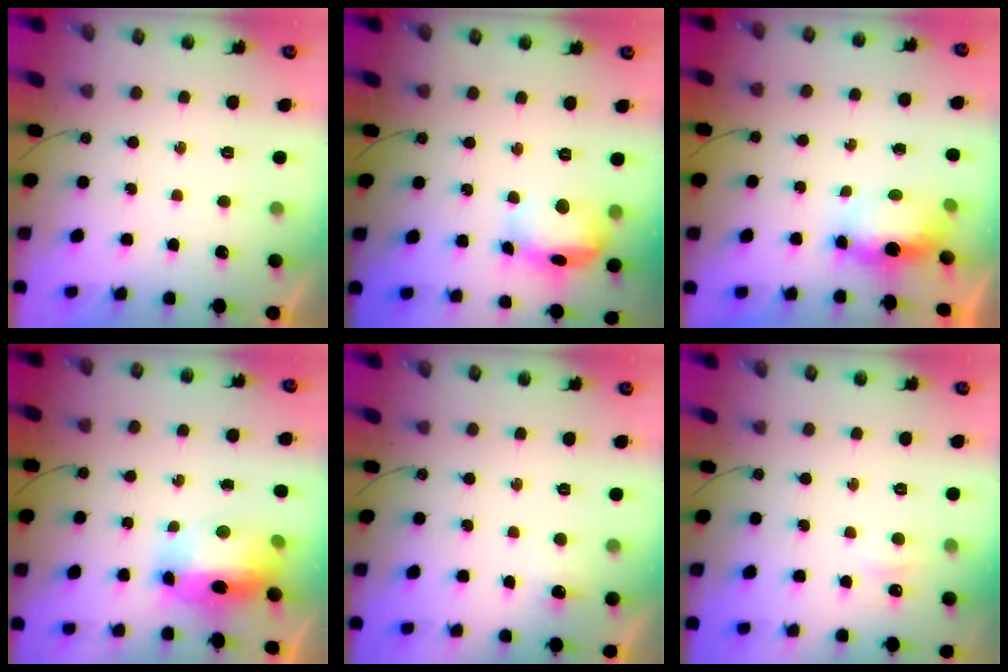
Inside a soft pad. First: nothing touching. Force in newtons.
{"total": 17.8, "press": 14.4, "slide": 10.5}
{"total": 6.2, "press": 6.2, "slide": 0.4}
{"total": 12.7, "press": 12.6, "slide": 1.7}
{"total": 3.0, "press": 2.8, "slide": 1.0}
{"total": 3.6, "press": 3.5, "slide": 0.5}